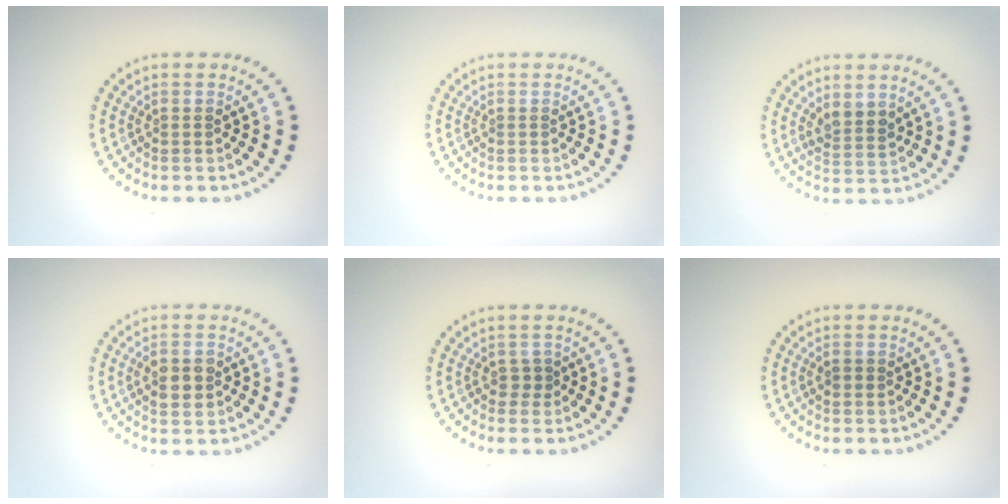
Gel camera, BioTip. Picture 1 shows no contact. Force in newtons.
{"total": 0.0}
{"total": 2.2, "press": 2.0, "slide": 1.0}
{"total": 2.4, "press": 2.4, "slide": 0.1}
{"total": 0.8, "press": 0.7, "slide": 0.4}
{"total": 0.8, "press": 0.8, "slide": 0.3}